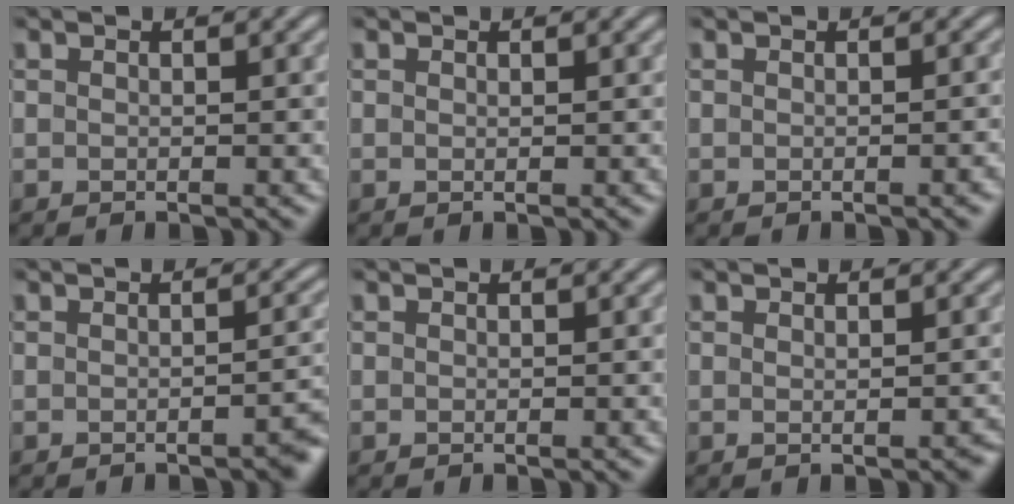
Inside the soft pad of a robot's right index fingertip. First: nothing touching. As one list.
[{"total": 0.0}, {"total": 0.5, "force": [-0.4, -0.2, 0.2], "torque": [-0.005, 0.006, -0.009]}, {"total": 1.9, "force": [-1.3, 0.3, 1.3], "torque": [-0.014, 0.004, -0.023]}, {"total": 0.0}, {"total": 0.7, "force": [-0.4, -0.1, 0.6], "torque": [-0.002, -0.001, -0.005]}]